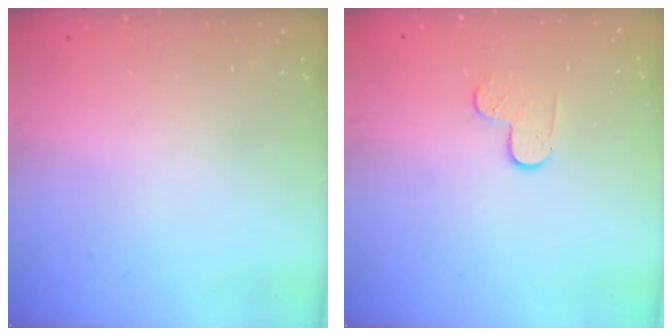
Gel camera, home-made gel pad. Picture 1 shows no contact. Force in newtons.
{"total": 4.3, "press": 4.3, "slide": 0.4}